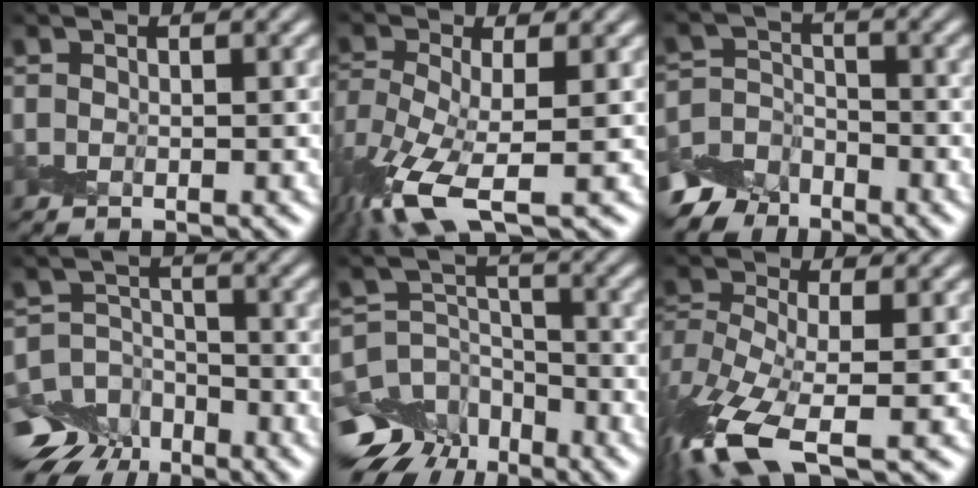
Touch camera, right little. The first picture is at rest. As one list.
[{"total": 9.5, "force": [-4.2, 3.4, 7.8], "torque": [-0.178, -0.017, -0.090]}, {"total": 5.8, "force": [-4.8, 3.2, 0.6], "torque": [0.004, -0.009, -0.087]}, {"total": 9.3, "force": [-6.5, 6.3, 2.2], "torque": [-0.033, -0.030, -0.122]}, {"total": 9.8, "force": [-6.7, 6.7, 2.4], "torque": [-0.044, -0.022, -0.119]}, {"total": 10.7, "force": [-5.6, 3.9, 8.3], "torque": [-0.193, -0.012, -0.116]}]